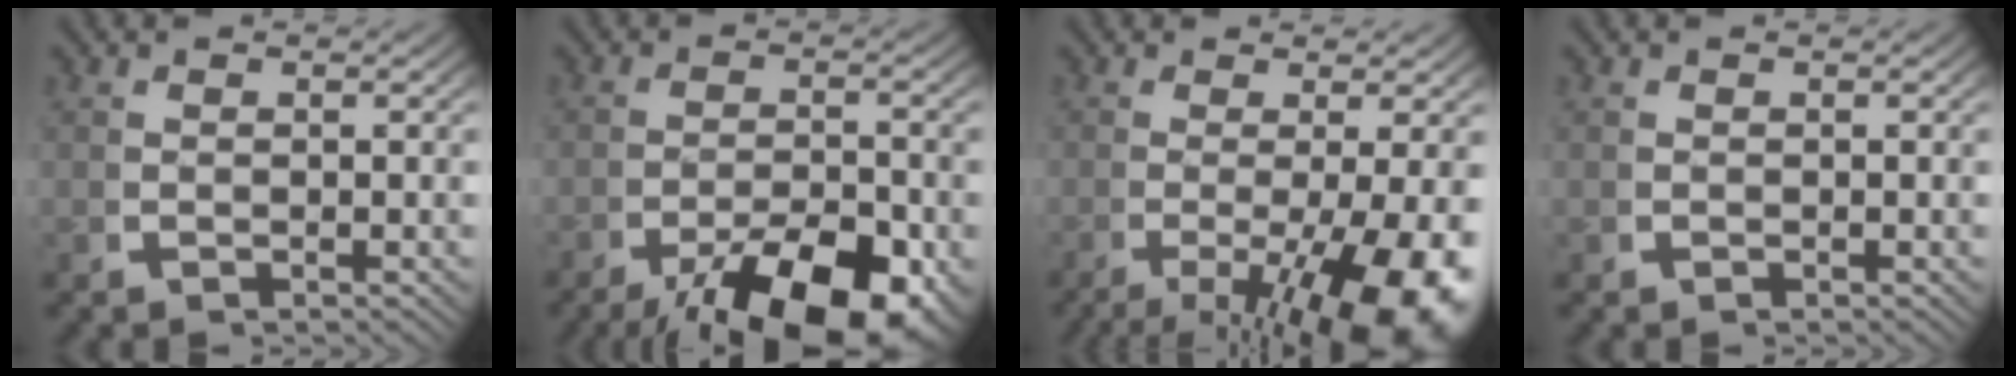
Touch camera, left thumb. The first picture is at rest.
{"total": 9.7, "force": [-5.4, 4.3, 6.9], "torque": [-0.105, -0.037, -0.071]}
{"total": 10.7, "force": [-3.7, 4.8, 8.8], "torque": [-0.145, -0.046, -0.033]}
{"total": 0.0}